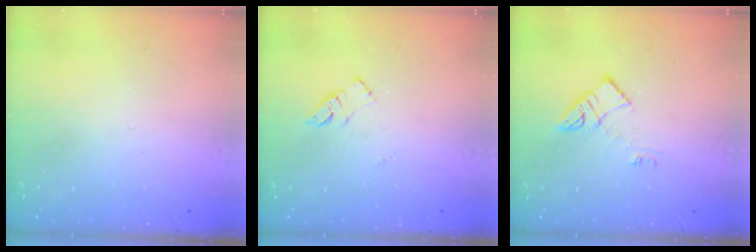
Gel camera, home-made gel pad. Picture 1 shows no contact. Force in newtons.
{"total": 5.6, "press": 5.6, "slide": 0.8}
{"total": 6.4, "press": 6.4, "slide": 0.6}